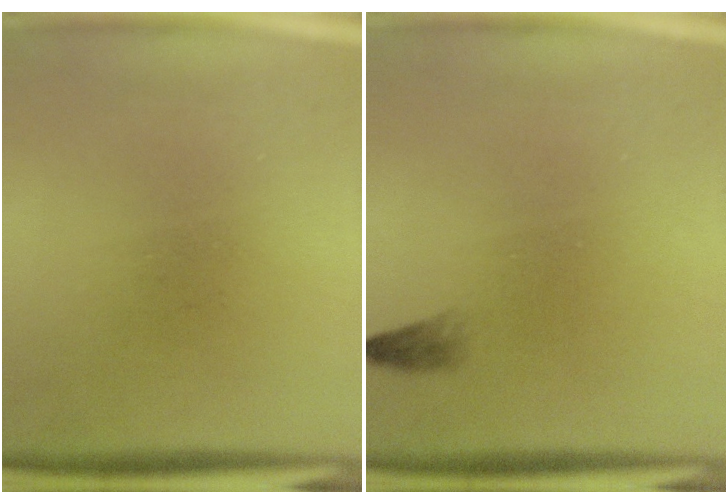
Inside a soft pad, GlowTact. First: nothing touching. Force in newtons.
{"total": 1.1}